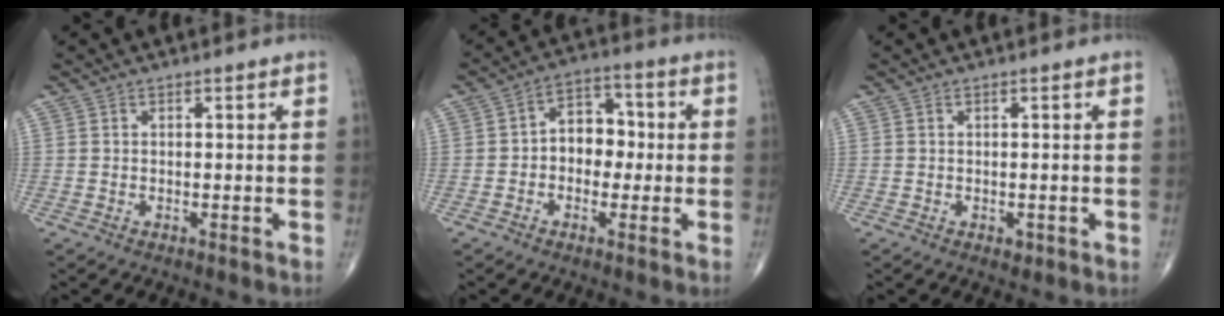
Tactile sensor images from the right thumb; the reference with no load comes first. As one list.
[{"total": 7.8, "force": [-0.4, 5.9, 5.2], "torque": [-0.044, 0.028, -0.019]}, {"total": 1.0, "force": [-0.3, 0.7, 0.7], "torque": [-0.003, 0.000, -0.004]}]